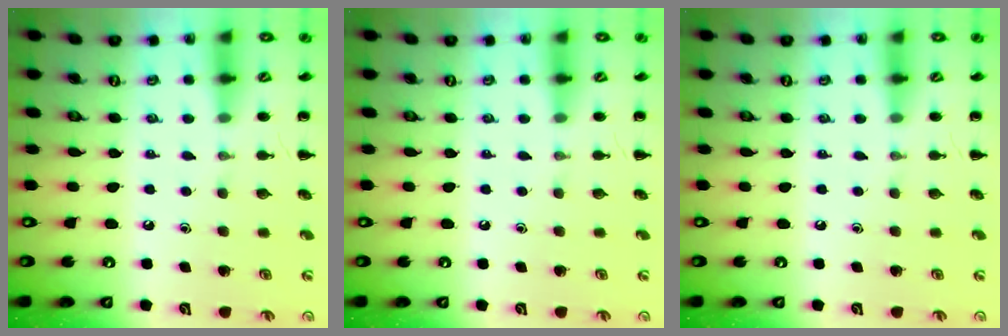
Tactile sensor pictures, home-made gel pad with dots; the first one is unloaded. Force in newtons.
{"total": 0.0}
{"total": 0.0}